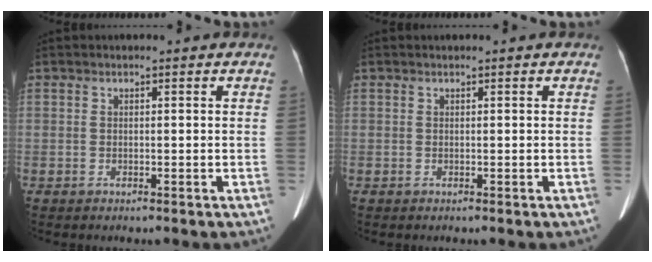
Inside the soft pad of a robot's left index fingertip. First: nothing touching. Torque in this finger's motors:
{"motor_torque": [-0.59, 0.25, 0.09, 0.06]}